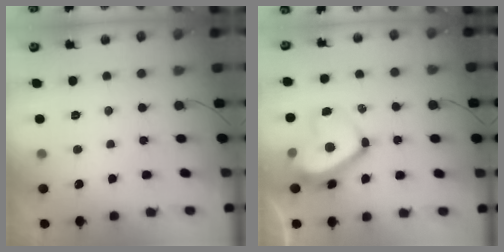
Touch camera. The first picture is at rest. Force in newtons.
{"total": 14.3, "press": 14.2, "slide": 1.4}